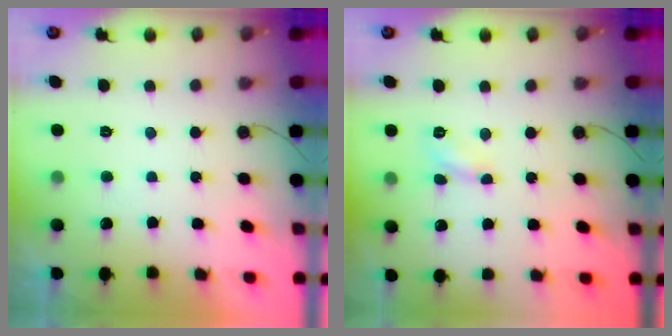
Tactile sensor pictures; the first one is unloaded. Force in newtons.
{"total": 4.4, "press": 4.3, "slide": 0.6}